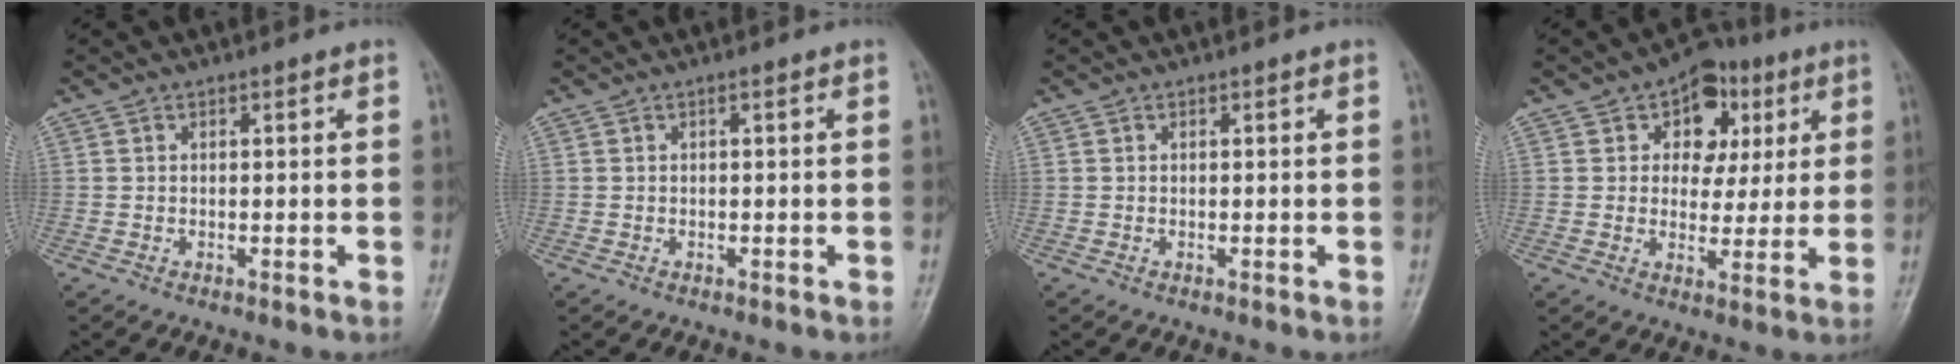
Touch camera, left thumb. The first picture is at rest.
{"total": 0.0}
{"total": 0.0}
{"total": 10.6, "force": [4.0, 8.0, 5.6], "torque": [-0.027, -0.006, 0.054]}